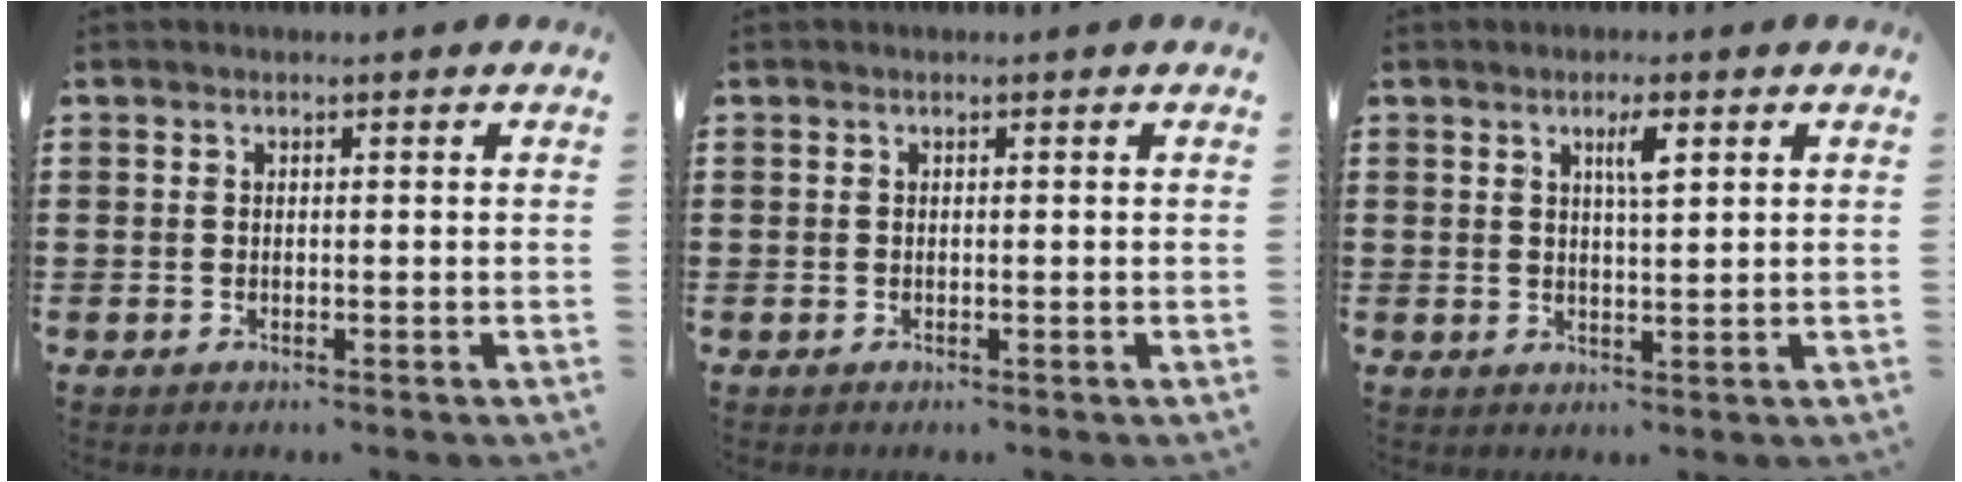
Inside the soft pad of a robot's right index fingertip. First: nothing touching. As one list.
[{"total": 0.0}, {"total": 3.3, "force": [1.4, 0.6, 2.9], "torque": [-0.052, 0.003, 0.020]}]